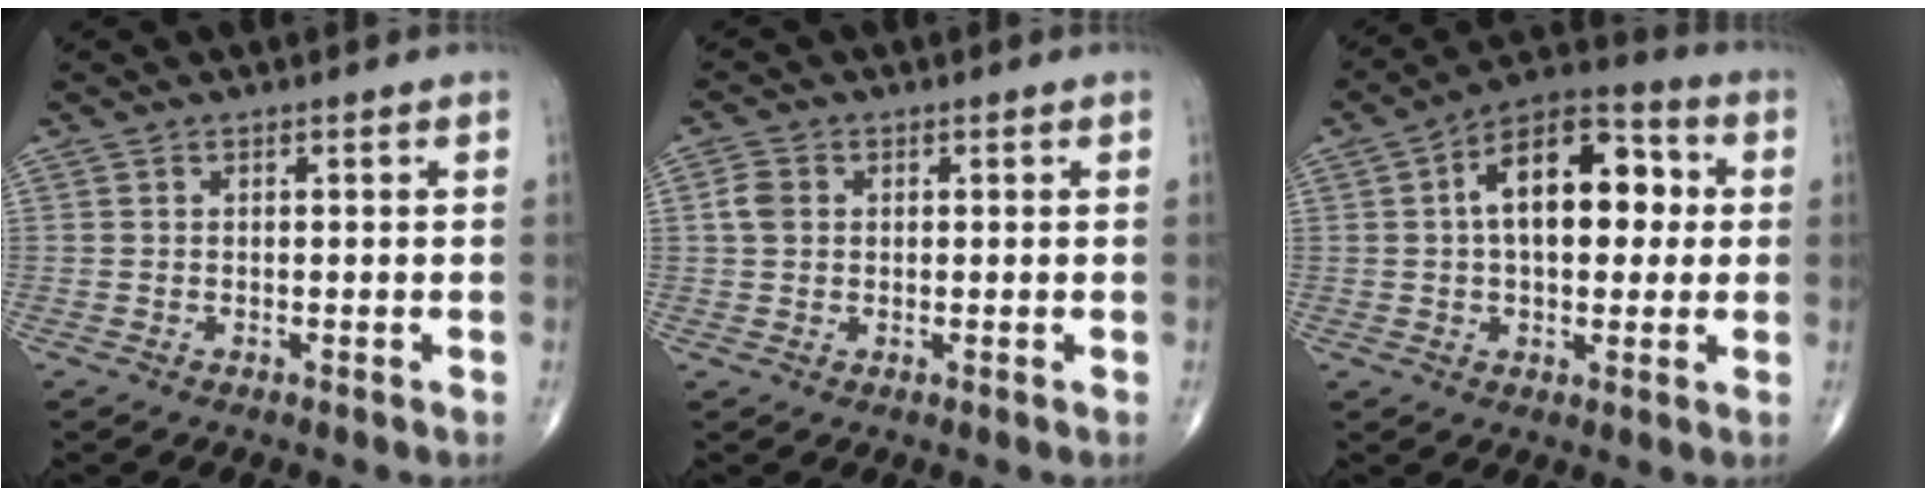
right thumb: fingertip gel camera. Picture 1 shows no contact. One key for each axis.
{"total": 3.1, "fx": 0.5, "fy": 2.5, "fz": 1.8, "tx": -0.034, "ty": 0.006, "tz": 0.007}
{"total": 15.8, "fx": 2.4, "fy": 8.7, "fz": 13.0, "tx": -0.173, "ty": 0.028, "tz": 0.028}